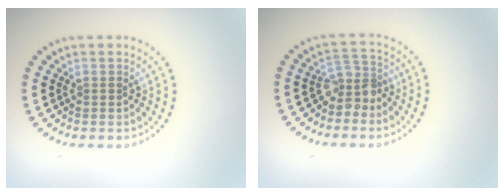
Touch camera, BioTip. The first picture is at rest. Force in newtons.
{"total": 2.6, "press": 1.9, "slide": 1.8}